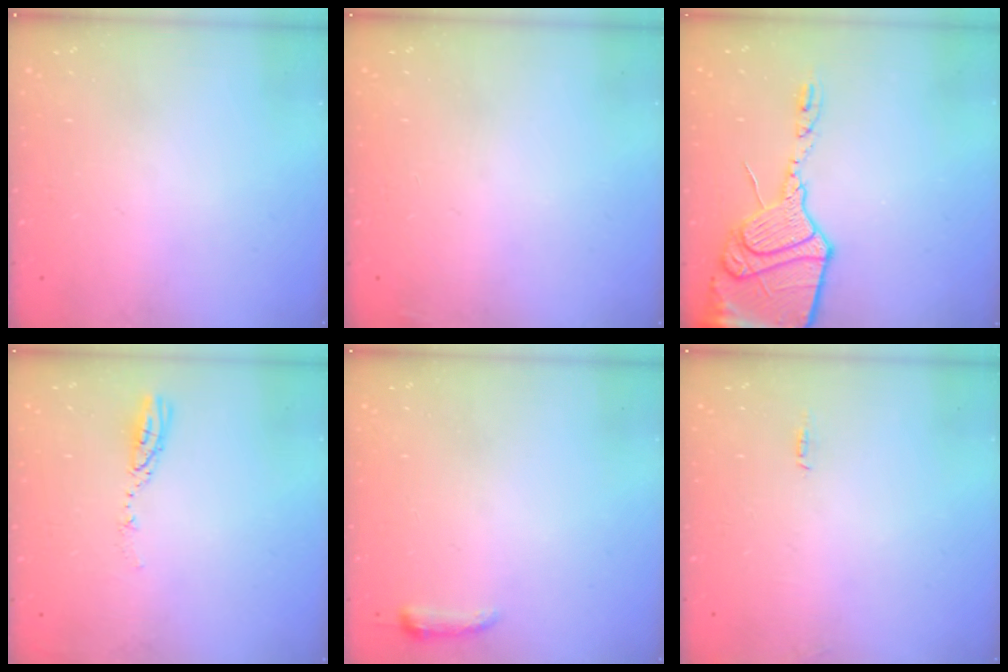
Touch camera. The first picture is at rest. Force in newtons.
{"total": 2.5, "press": 2.4, "slide": 0.8}
{"total": 18.1, "press": 17.9, "slide": 2.4}
{"total": 4.2, "press": 4.2, "slide": 0.4}
{"total": 3.3, "press": 3.2, "slide": 0.7}
{"total": 9.1, "press": 5.4, "slide": 7.3}